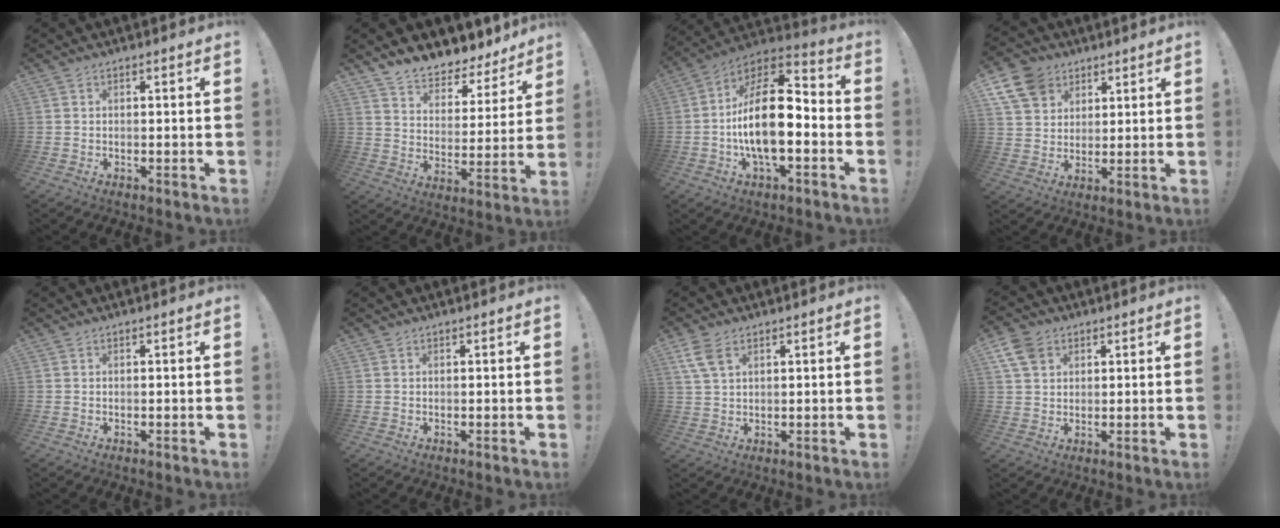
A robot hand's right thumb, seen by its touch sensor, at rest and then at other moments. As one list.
[{"total": 8.4, "force": [7.8, 2.8, 1.2], "torque": [-0.030, -0.078, 0.143]}, {"total": 18.6, "force": [-3.1, 8.3, 16.3], "torque": [-0.295, 0.016, -0.052]}, {"total": 11.9, "force": [6.0, 9.2, 4.5], "torque": [-0.087, -0.031, 0.120]}, {"total": 0.0}, {"total": 0.0}, {"total": 6.0, "force": [3.2, 3.0, 4.1], "torque": [-0.089, -0.006, 0.062]}, {"total": 7.4, "force": [3.6, 5.5, 3.5], "torque": [-0.077, -0.007, 0.073]}]